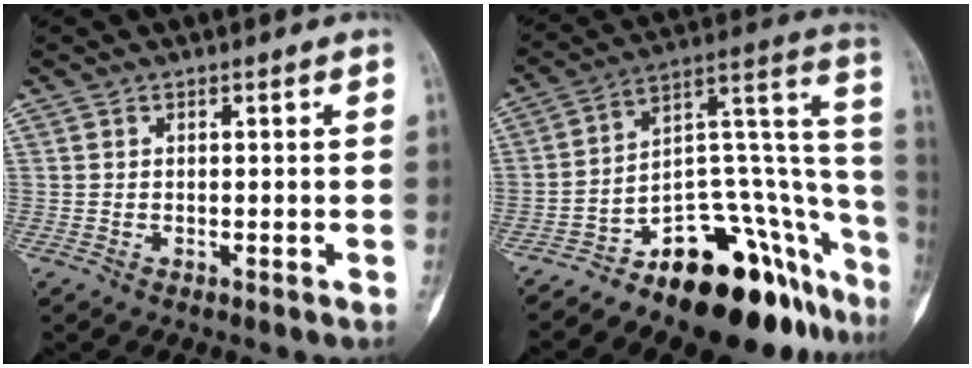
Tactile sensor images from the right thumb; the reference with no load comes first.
{"total": 25.3, "force": [-15.2, 10.6, 17.2], "torque": [-0.120, 0.133, -0.226]}